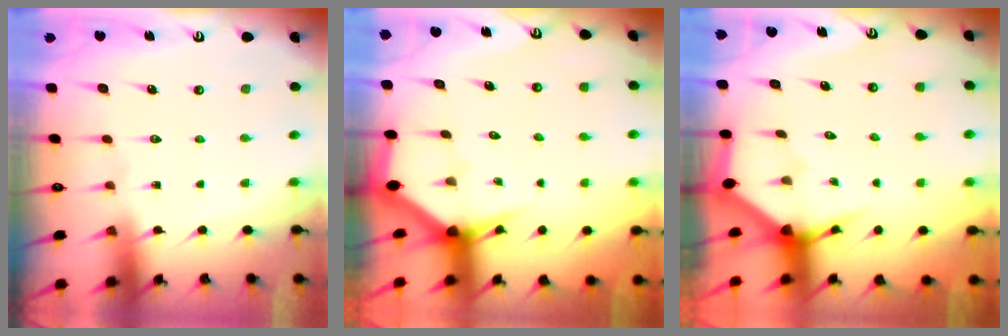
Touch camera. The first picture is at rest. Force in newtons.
{"total": 2.7, "press": 2.7, "slide": 0.1}
{"total": 3.6, "press": 3.6, "slide": 0.1}